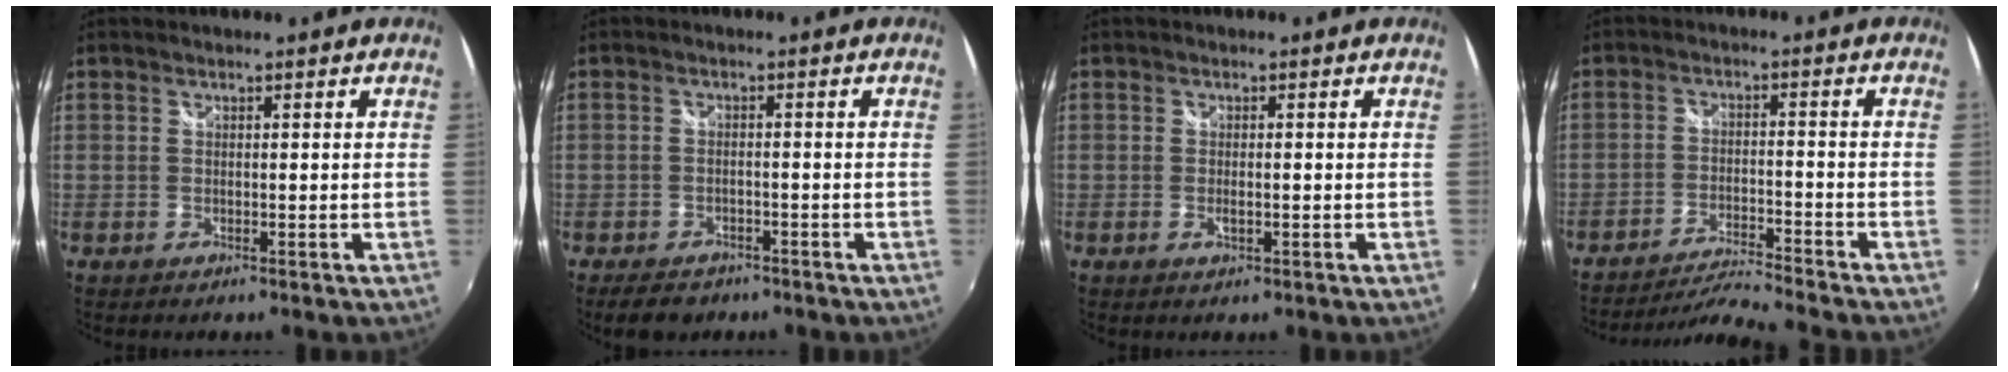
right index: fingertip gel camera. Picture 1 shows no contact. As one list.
[{"total": 6.0, "force": [-4.5, 3.0, 2.6], "torque": [-0.062, -0.011, -0.065]}, {"total": 1.9, "force": [-0.5, 0.6, 1.7], "torque": [-0.032, -0.003, -0.008]}, {"total": 9.5, "force": [-9.0, -1.6, 2.5], "torque": [-0.070, -0.002, -0.154]}]